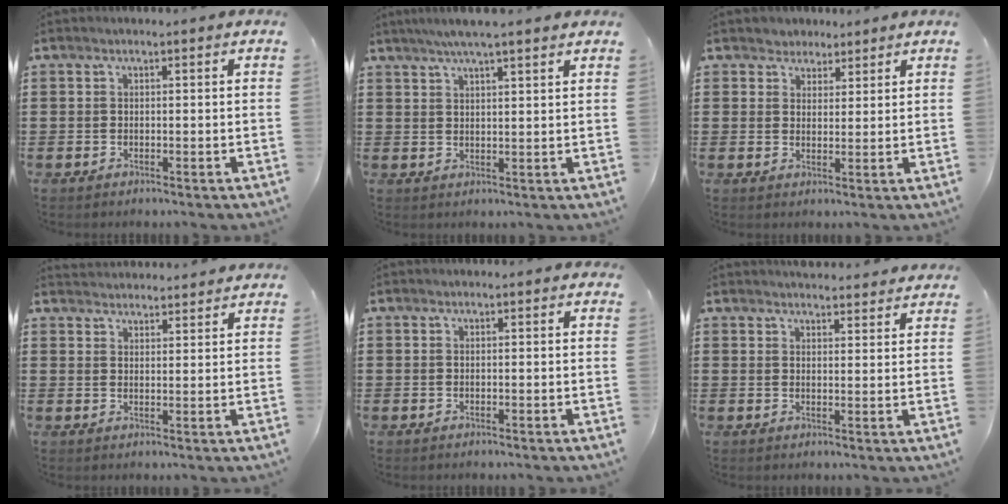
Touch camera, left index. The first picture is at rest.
{"total": 4.5, "force": [3.7, 0.0, 2.5], "torque": [-0.058, -0.004, 0.066]}
{"total": 2.9, "force": [2.2, 1.8, -0.4], "torque": [-0.007, 0.010, 0.040]}
{"total": 2.7, "force": [2.7, 0.0, -0.5], "torque": [0.001, -0.009, 0.050]}
{"total": 0.0}
{"total": 3.2, "force": [3.2, 0.1, 0.2], "torque": [-0.005, -0.012, 0.058]}